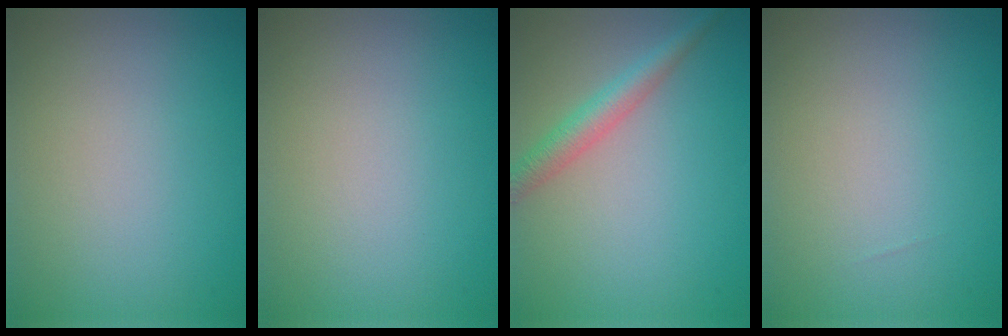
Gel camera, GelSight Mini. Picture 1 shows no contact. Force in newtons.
{"total": 0.0}
{"total": 2.8, "press": 2.8, "slide": 0.1}
{"total": 0.0}